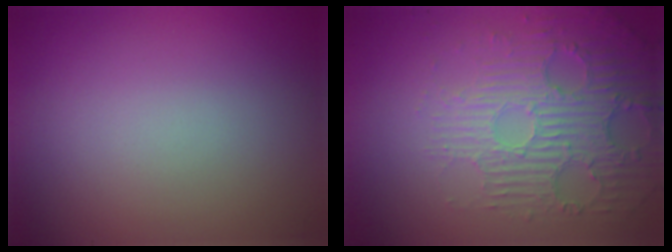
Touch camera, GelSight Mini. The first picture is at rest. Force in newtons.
{"total": 5.8, "press": 3.9, "slide": 4.3}